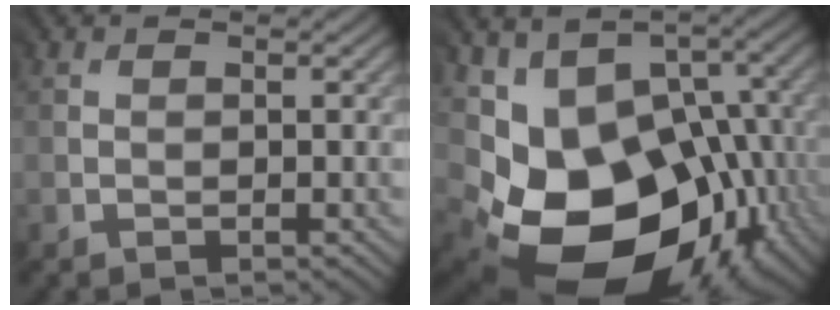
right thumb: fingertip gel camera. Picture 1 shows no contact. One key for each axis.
{"total": 17.2, "fx": -4.1, "fy": 13.1, "fz": 10.4, "tx": -0.177, "ty": -0.057, "tz": -0.036}